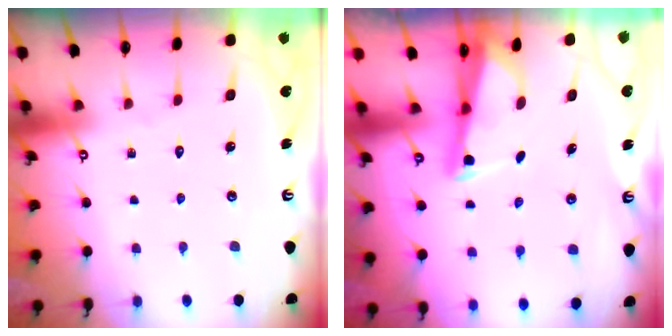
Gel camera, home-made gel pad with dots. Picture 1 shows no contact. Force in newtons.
{"total": 2.4, "press": 2.4, "slide": 0.5}